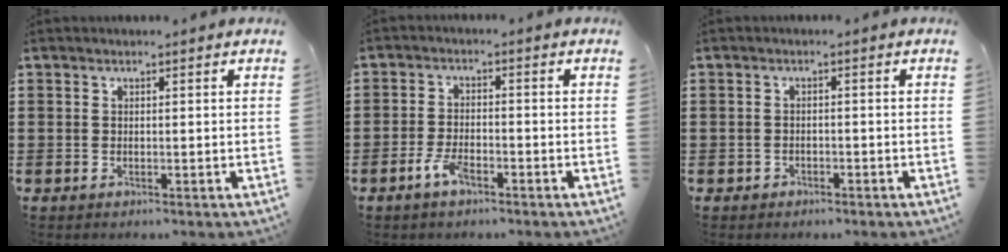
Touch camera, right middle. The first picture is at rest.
{"total": 3.9, "force": [-2.5, 1.3, 2.7], "torque": [-0.066, 0.000, -0.052]}
{"total": 1.1, "force": [-0.9, 0.6, 0.0], "torque": [-0.003, 0.003, -0.022]}